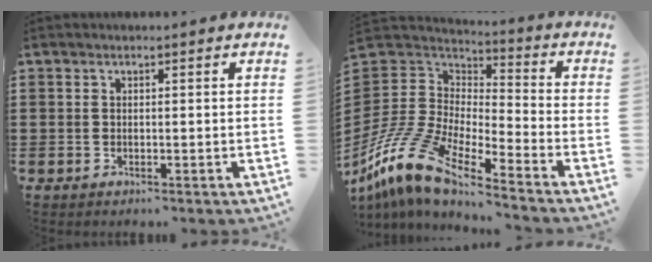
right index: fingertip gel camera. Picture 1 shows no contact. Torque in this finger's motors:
{"motor_torque": [0.35, 1.02, 0.34, 0.21]}